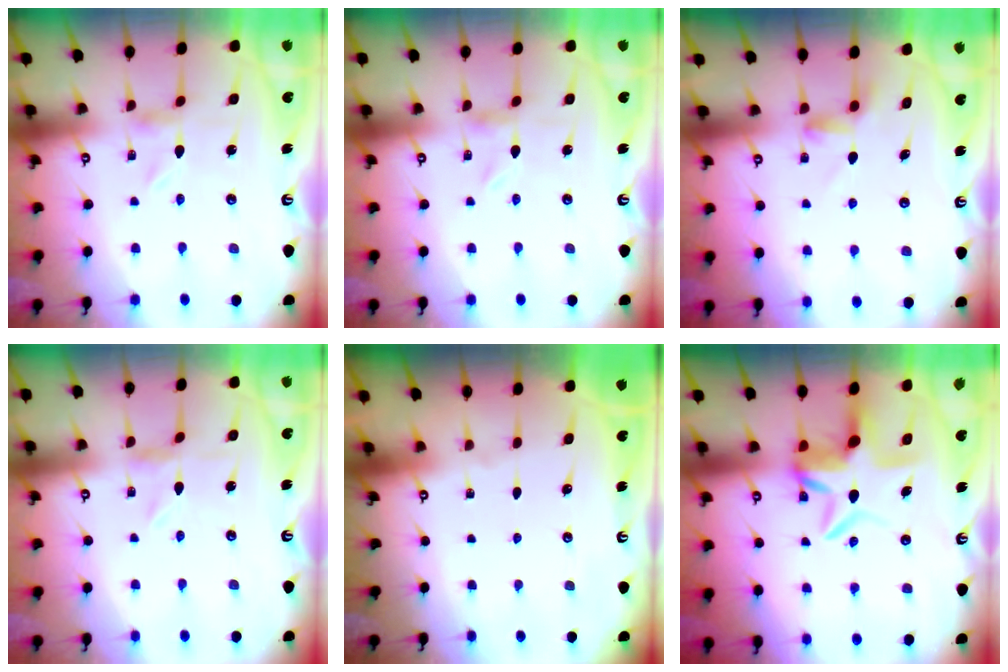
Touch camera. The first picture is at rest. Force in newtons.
{"total": 0.0}
{"total": 2.6, "press": 2.6, "slide": 0.4}
{"total": 0.0}
{"total": 0.0}
{"total": 7.7, "press": 7.6, "slide": 0.9}